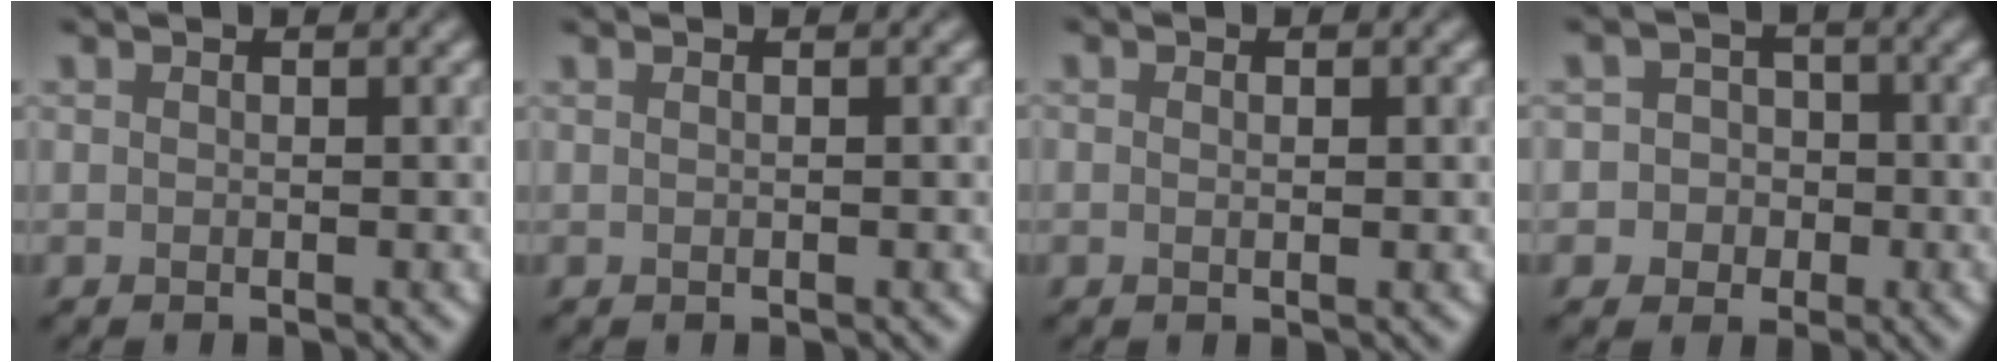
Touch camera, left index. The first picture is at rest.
{"total": 1.4, "force": [0.5, 0.8, 1.0], "torque": [0.003, 0.001, -0.017]}
{"total": 1.0, "force": [0.4, 0.4, 0.9], "torque": [-0.002, -0.004, -0.006]}
{"total": 3.4, "force": [-1.0, 3.2, 0.2], "torque": [0.032, 0.013, -0.033]}